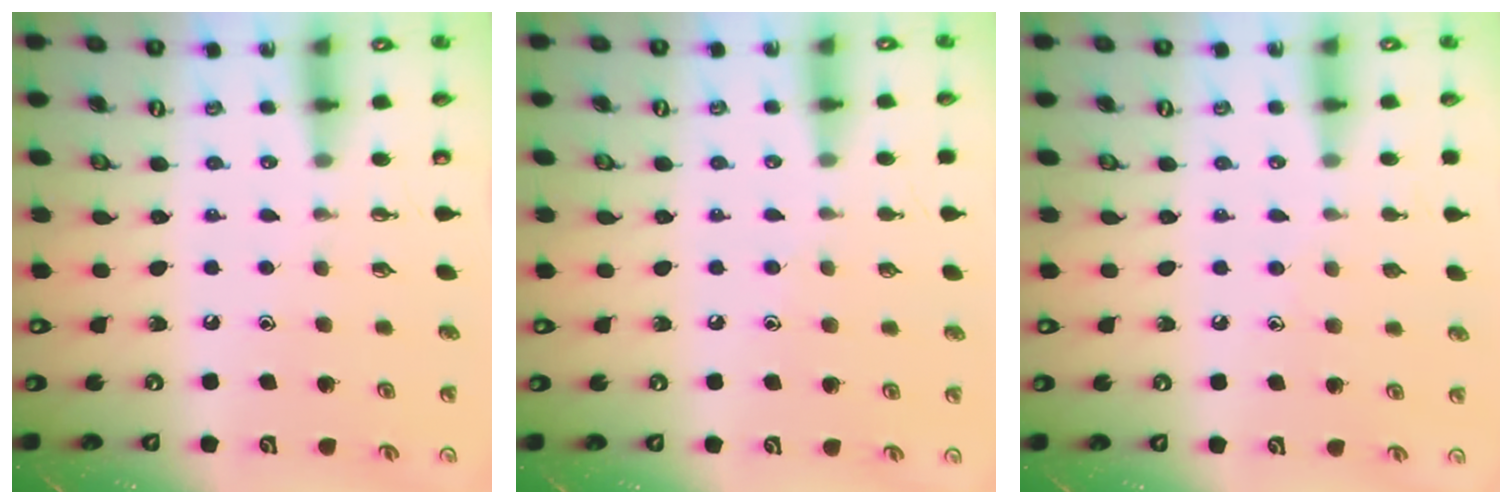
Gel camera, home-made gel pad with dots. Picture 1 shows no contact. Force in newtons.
{"total": 5.9, "press": 5.8, "slide": 0.7}
{"total": 3.8, "press": 3.8, "slide": 0.3}